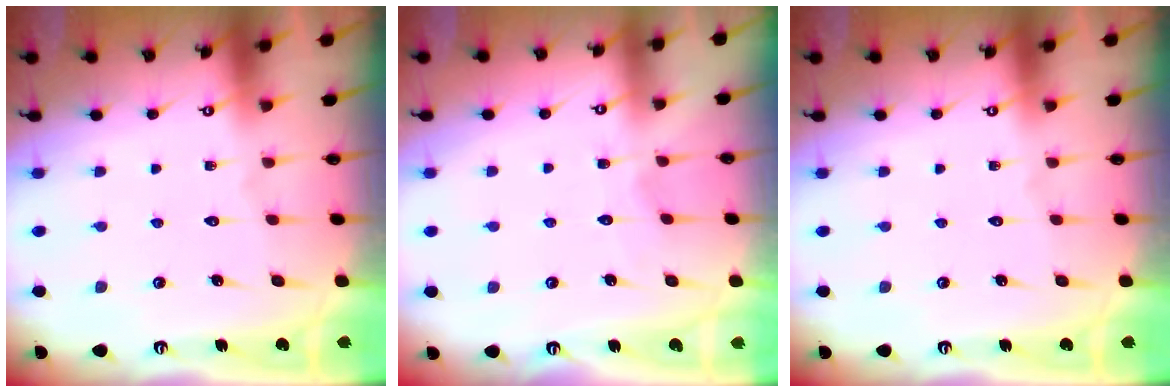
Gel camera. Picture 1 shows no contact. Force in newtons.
{"total": 3.4, "press": 3.3, "slide": 0.4}
{"total": 0.0}